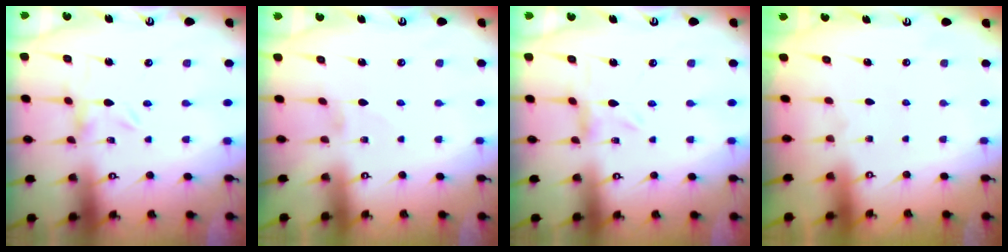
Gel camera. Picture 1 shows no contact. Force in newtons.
{"total": 0.8, "press": 0.8, "slide": 0.1}
{"total": 1.2, "press": 1.1, "slide": 0.3}
{"total": 1.6, "press": 1.6, "slide": 0.2}